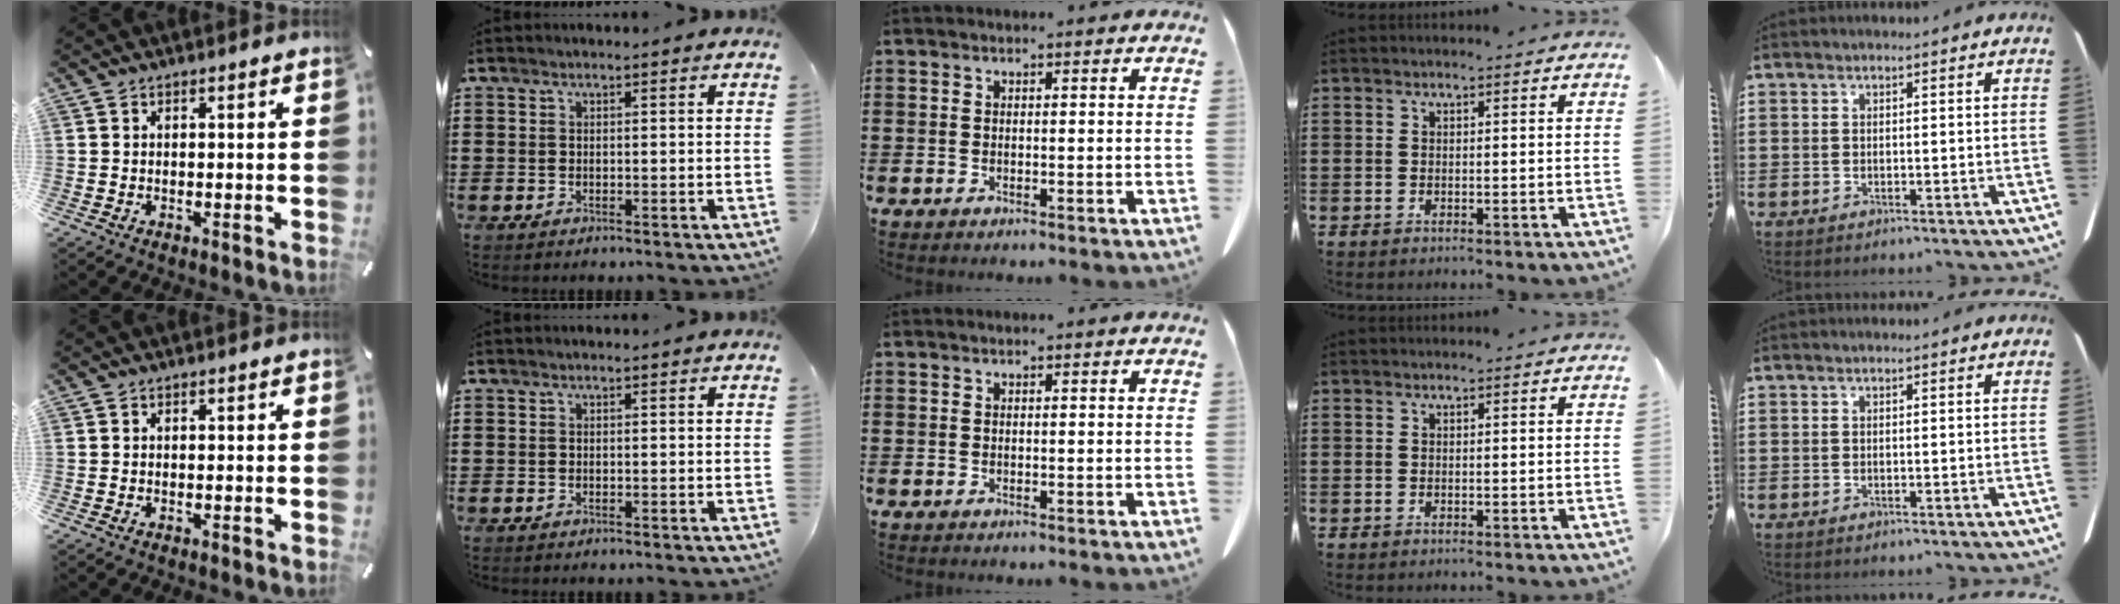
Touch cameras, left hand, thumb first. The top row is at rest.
{}